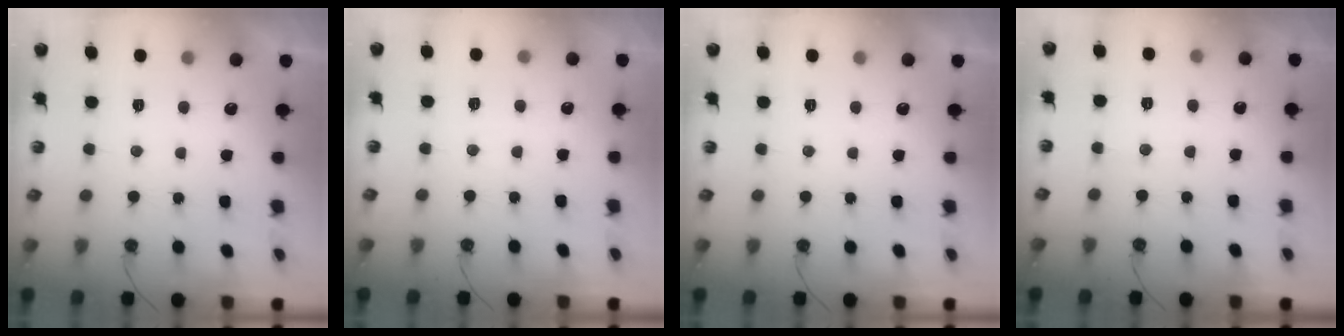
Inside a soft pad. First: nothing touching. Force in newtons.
{"total": 2.1, "press": 2.1, "slide": 0.3}
{"total": 0.0}
{"total": 4.9, "press": 4.9, "slide": 0.6}